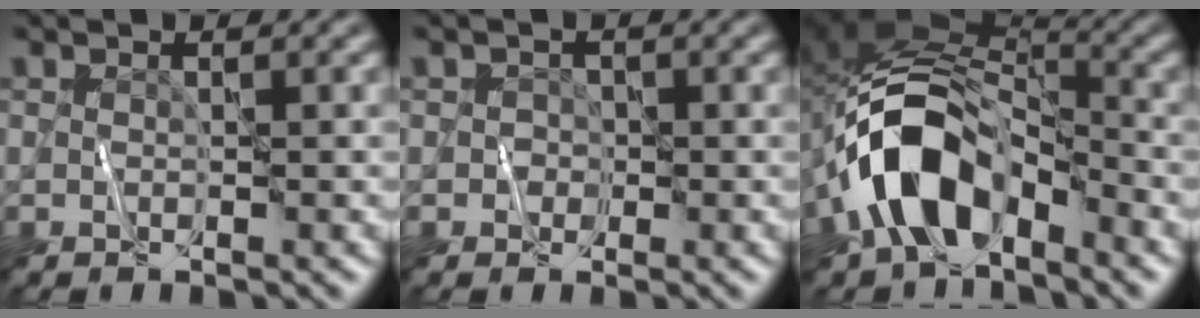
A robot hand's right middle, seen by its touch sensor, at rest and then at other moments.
{"total": 0.8, "force": [-0.1, 0.8, -0.1], "torque": [0.008, 0.004, -0.004]}
{"total": 9.4, "force": [-4.0, 5.9, 6.2], "torque": [-0.109, 0.005, -0.075]}